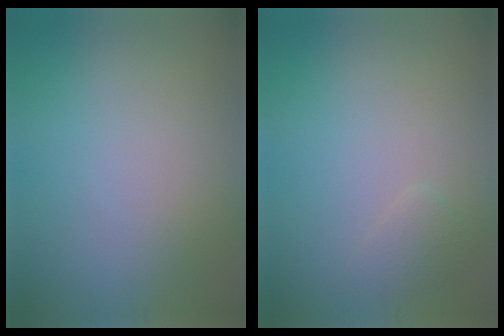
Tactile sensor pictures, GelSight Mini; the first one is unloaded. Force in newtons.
{"total": 1.1, "press": 1.1, "slide": 0.1}